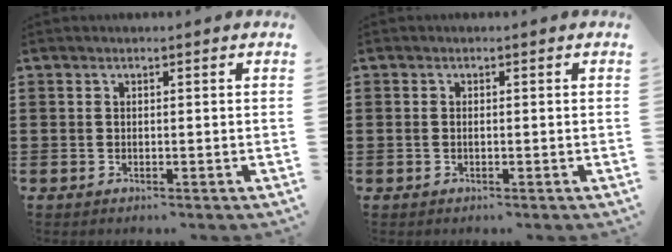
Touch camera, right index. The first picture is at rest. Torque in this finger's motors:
{"motor_torque": [-0.05, 0.71, -0.03, -0.01]}